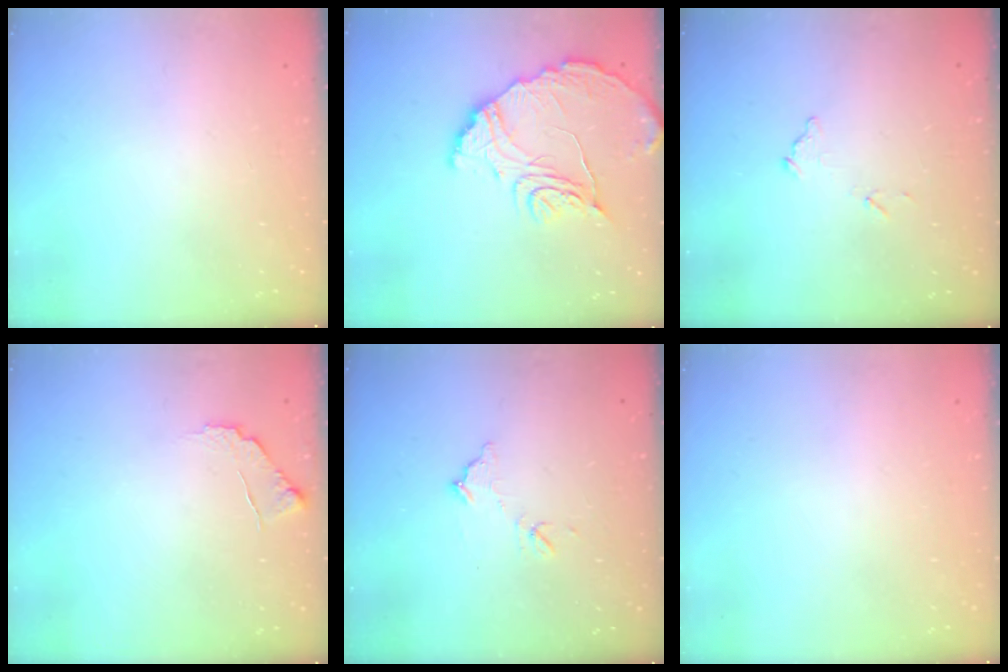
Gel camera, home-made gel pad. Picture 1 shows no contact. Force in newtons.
{"total": 14.0, "press": 14.0, "slide": 0.5}
{"total": 6.5, "press": 6.5, "slide": 0.4}
{"total": 5.5, "press": 5.5, "slide": 0.3}
{"total": 8.1, "press": 8.1, "slide": 0.3}
{"total": 0.0}